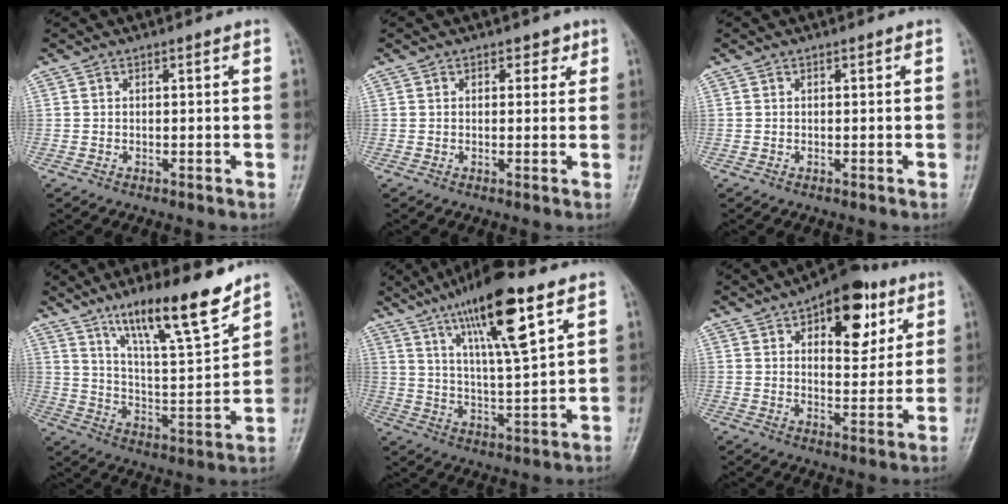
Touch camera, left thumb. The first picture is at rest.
{"total": 2.5, "force": [1.2, 1.9, 1.2], "torque": [0.011, -0.003, 0.011]}
{"total": 0.0}
{"total": 17.0, "force": [11.9, 3.4, 11.7], "torque": [-0.170, -0.072, 0.208]}
{"total": 17.1, "force": [9.5, 3.7, 13.8], "torque": [-0.223, -0.032, 0.168]}
{"total": 14.9, "force": [6.9, 7.7, 10.8], "torque": [-0.100, -0.020, 0.097]}